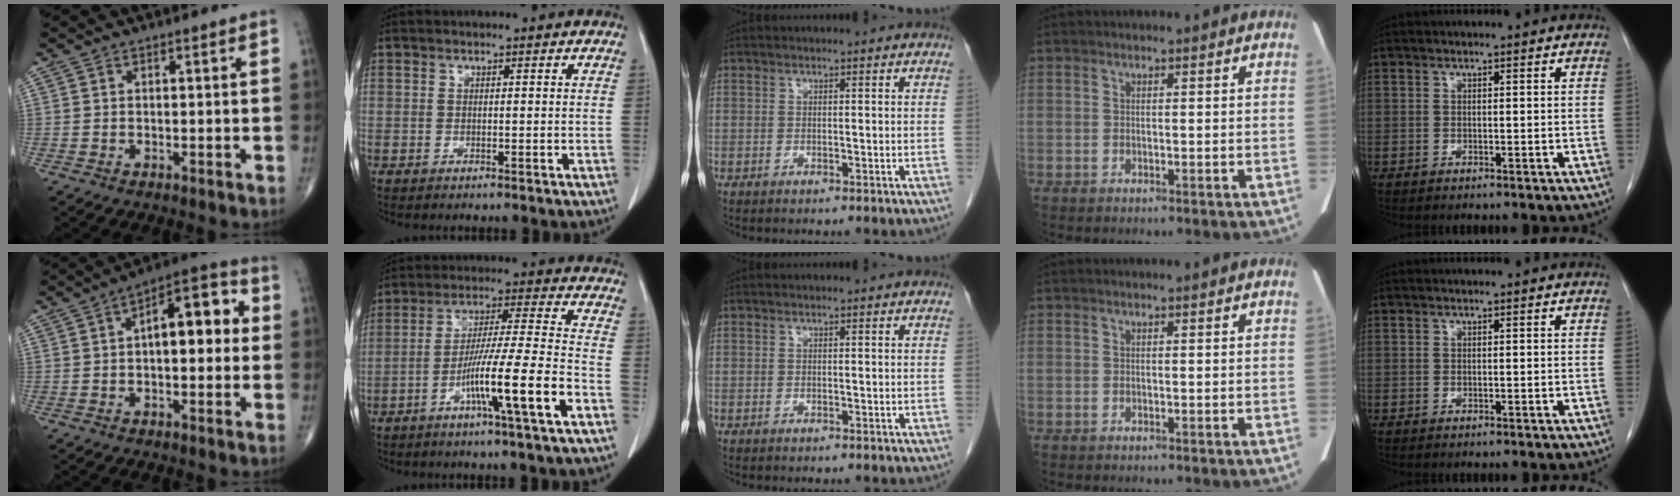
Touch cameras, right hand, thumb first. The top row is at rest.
{"thumb": {"total": 12.3, "force": [1.3, 5.7, 10.8], "torque": [-0.130, 0.035, 0.009]}, "index": {"total": 12.6, "force": [-5.8, -1.2, 11.1], "torque": [-0.197, -0.001, -0.101]}}